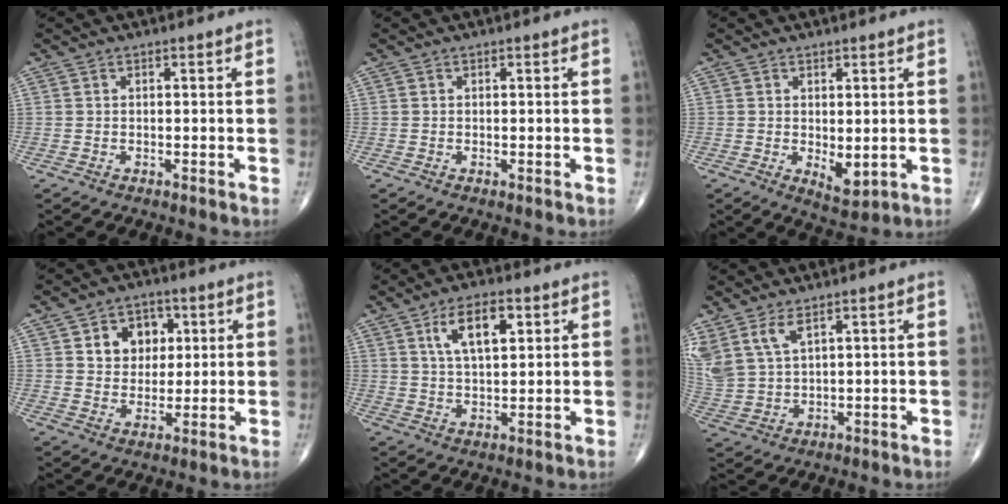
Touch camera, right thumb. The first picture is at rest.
{"total": 0.0}
{"total": 4.1, "force": [-0.2, 1.9, 3.7], "torque": [-0.046, -0.014, 0.006]}
{"total": 8.3, "force": [2.6, 6.6, 4.3], "torque": [-0.024, -0.007, 0.041]}
{"total": 9.0, "force": [3.7, 4.0, 7.1], "torque": [-0.109, -0.010, 0.067]}
{"total": 9.2, "force": [5.1, 4.6, 6.0], "torque": [-0.136, -0.013, 0.119]}